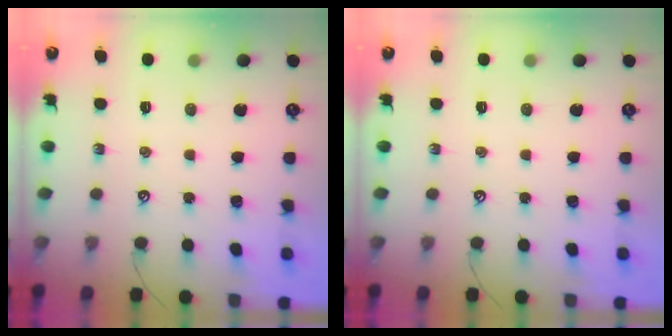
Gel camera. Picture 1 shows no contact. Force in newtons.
{"total": 0.0}